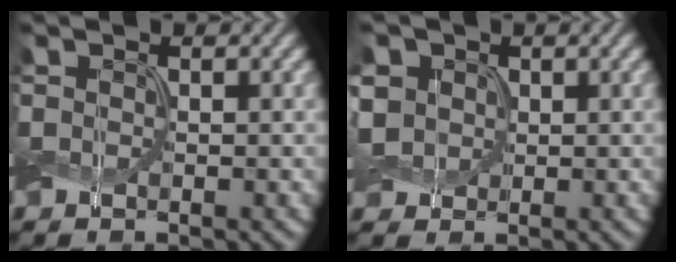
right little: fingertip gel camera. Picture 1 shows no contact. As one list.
[{"total": 3.8, "force": [0.7, 3.3, 1.6], "torque": [-0.061, 0.016, 0.004]}]